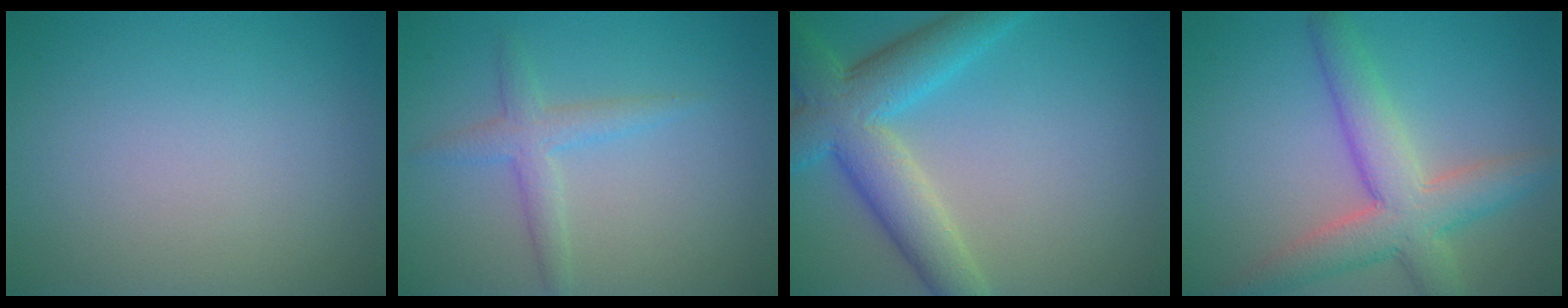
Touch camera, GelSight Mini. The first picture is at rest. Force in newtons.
{"total": 2.4, "press": 2.4, "slide": 0.1}
{"total": 7.3, "press": 7.3, "slide": 0.4}
{"total": 6.1, "press": 6.1, "slide": 0.5}